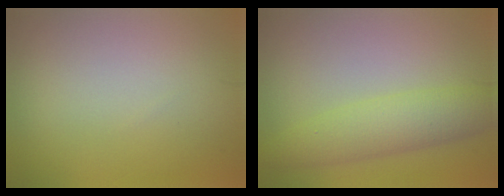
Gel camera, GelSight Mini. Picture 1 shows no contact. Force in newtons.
{"total": 4.4, "press": 4.4, "slide": 0.1}